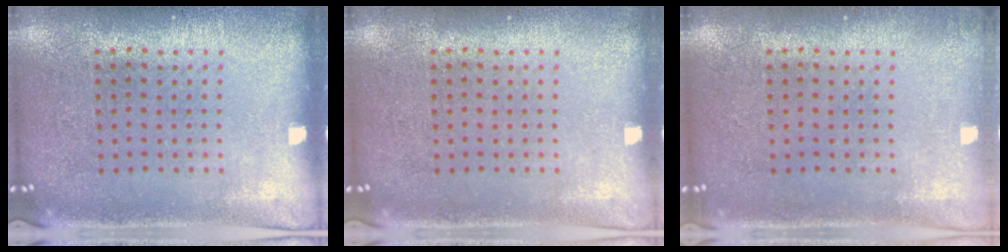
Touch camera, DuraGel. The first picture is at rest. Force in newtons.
{"total": 0.0}
{"total": 0.7, "press": 0.7, "slide": 0.2}